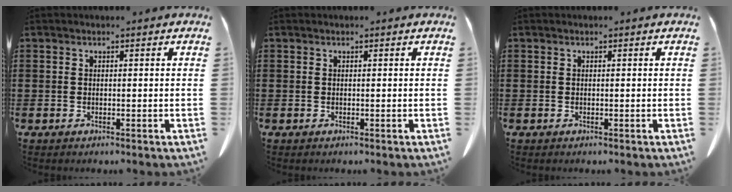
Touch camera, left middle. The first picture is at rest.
{"total": 0.0}
{"total": 0.0}